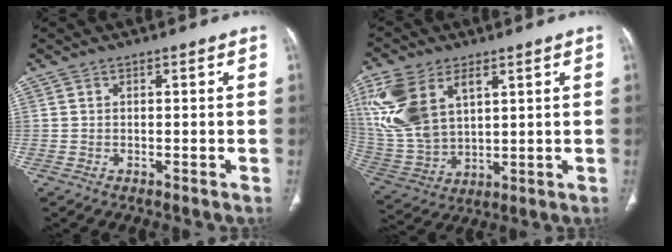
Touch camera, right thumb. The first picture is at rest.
{"total": 16.2, "force": [6.6, 9.6, 11.4], "torque": [-0.243, -0.012, 0.145]}